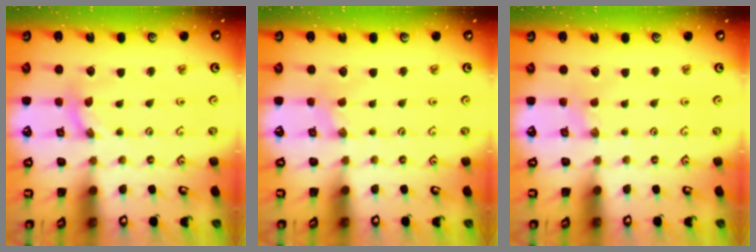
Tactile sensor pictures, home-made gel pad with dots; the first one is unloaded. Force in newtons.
{"total": 0.0}
{"total": 1.0, "press": 1.0, "slide": 0.2}